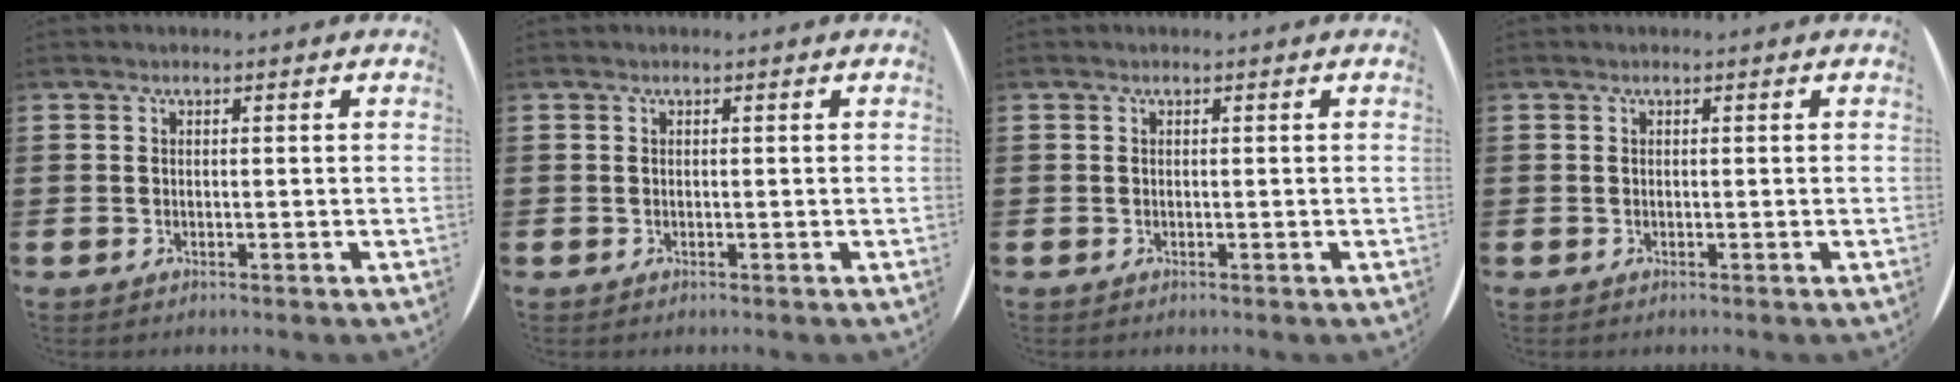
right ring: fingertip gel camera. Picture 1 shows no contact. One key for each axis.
{"total": 0.0}
{"total": 0.0}
{"total": 0.0}